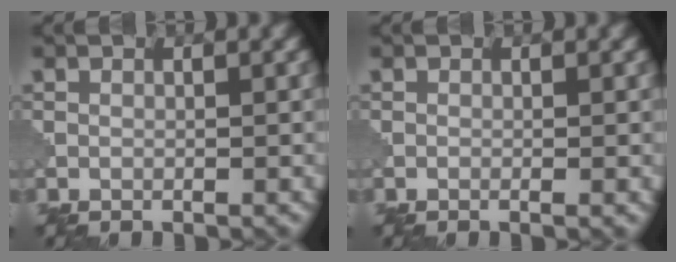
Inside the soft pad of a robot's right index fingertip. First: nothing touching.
{"total": 0.6, "force": [-0.2, 0.1, 0.6], "torque": [-0.009, -0.004, -0.006]}